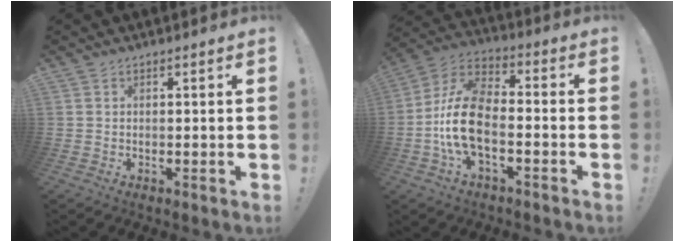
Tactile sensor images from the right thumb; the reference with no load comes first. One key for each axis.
{"total": 15.3, "fx": -4.5, "fy": 8.1, "fz": 12.1, "tx": -0.232, "ty": 0.029, "tz": -0.073}